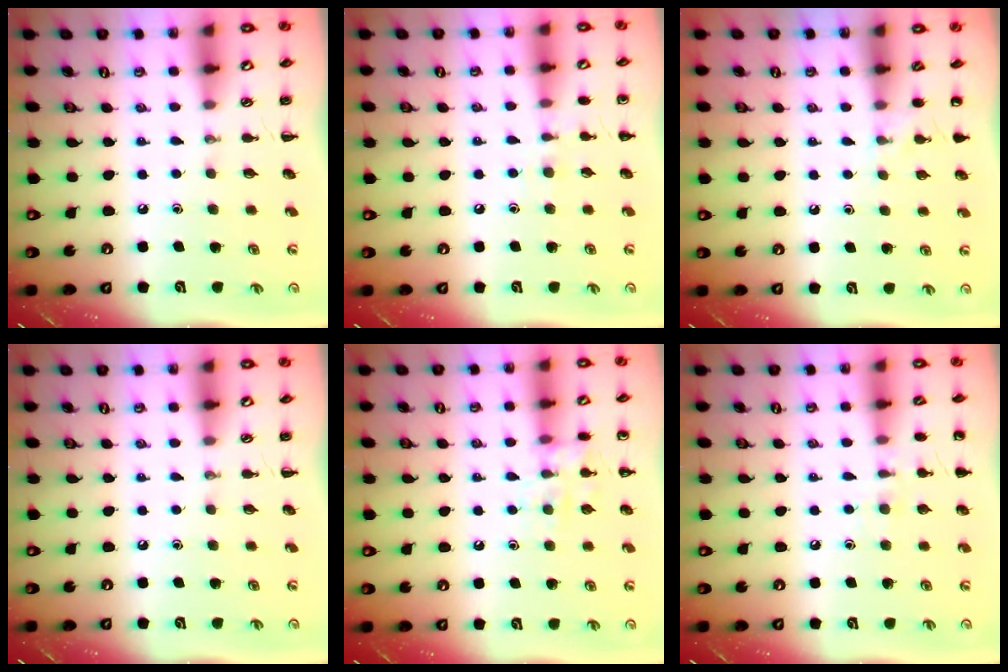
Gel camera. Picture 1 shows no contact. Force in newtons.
{"total": 6.3, "press": 6.0, "slide": 2.0}
{"total": 3.7, "press": 3.6, "slide": 1.1}
{"total": 0.0}
{"total": 8.6, "press": 8.5, "slide": 0.8}
{"total": 6.7, "press": 6.5, "slide": 1.7}